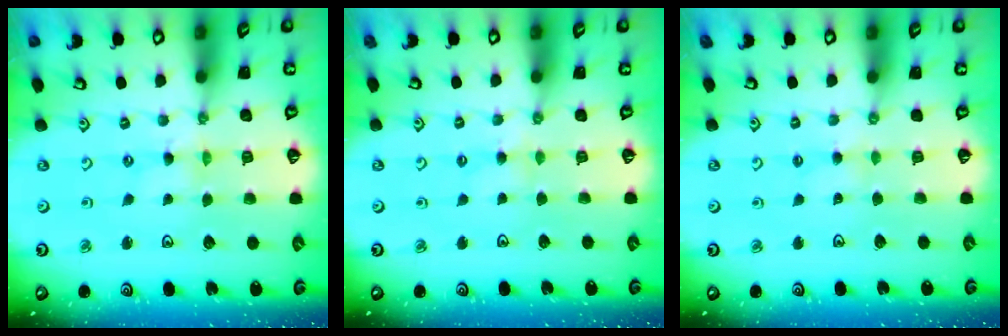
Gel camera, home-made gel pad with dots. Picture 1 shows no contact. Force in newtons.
{"total": 2.4, "press": 2.4, "slide": 0.5}
{"total": 2.5, "press": 2.5, "slide": 0.2}